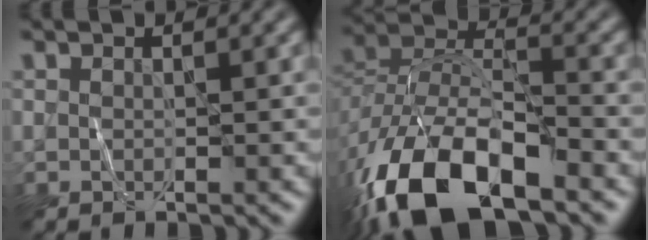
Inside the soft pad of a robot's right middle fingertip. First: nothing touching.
{"total": 13.6, "force": [-8.3, 6.1, 8.9], "torque": [-0.181, -0.011, -0.158]}